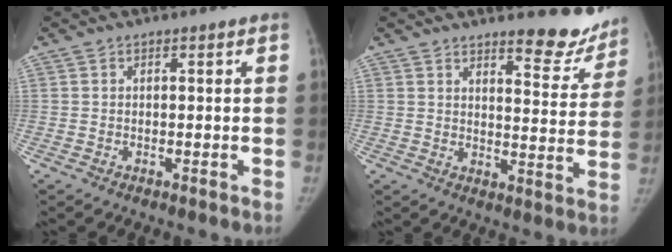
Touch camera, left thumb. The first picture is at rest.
{"total": 10.9, "force": [9.6, 3.2, 4.1], "torque": [-0.014, -0.080, 0.113]}